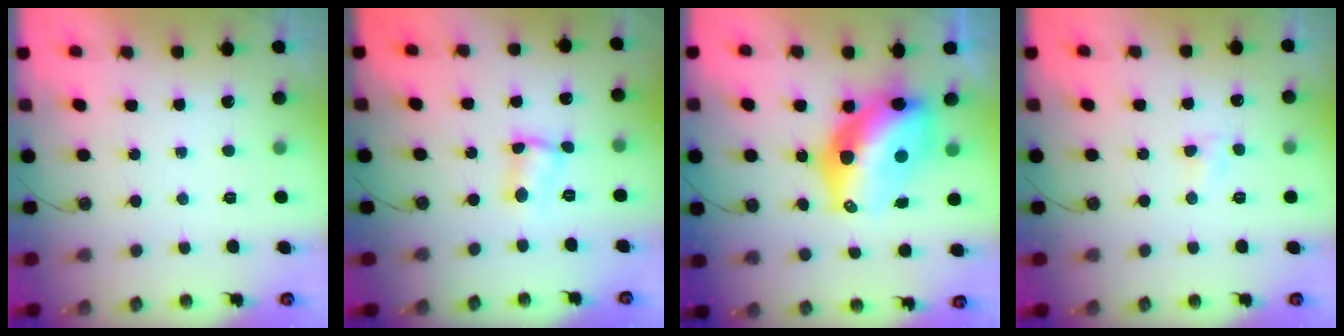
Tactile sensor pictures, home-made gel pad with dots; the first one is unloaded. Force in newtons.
{"total": 3.3, "press": 3.2, "slide": 0.3}
{"total": 16.2, "press": 16.1, "slide": 1.5}
{"total": 3.8, "press": 3.8, "slide": 0.4}